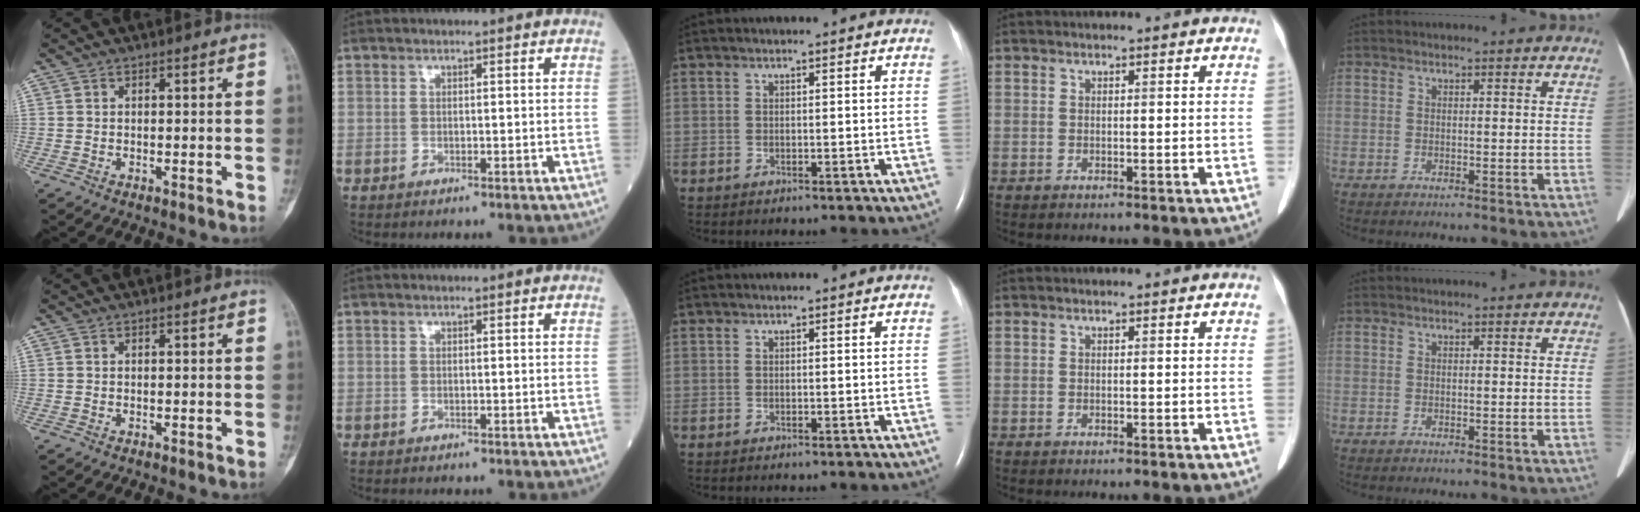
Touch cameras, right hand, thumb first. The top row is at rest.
{}